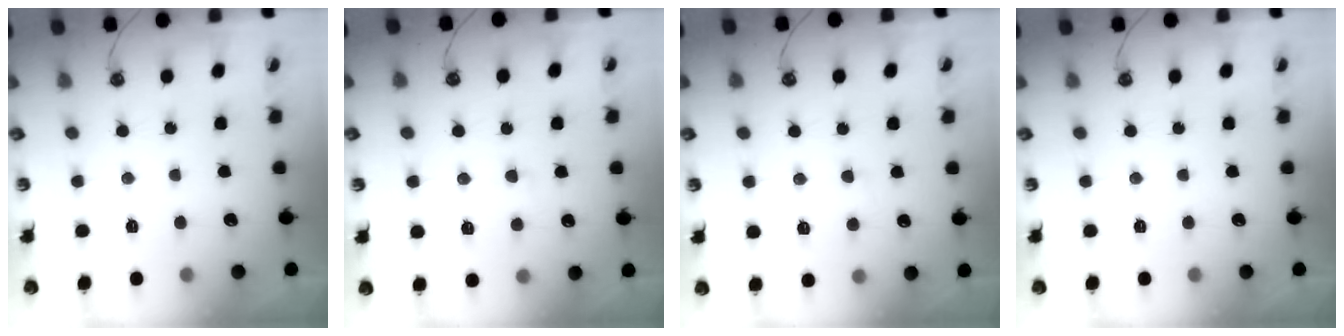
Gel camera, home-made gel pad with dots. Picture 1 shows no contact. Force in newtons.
{"total": 2.8, "press": 2.6, "slide": 1.2}
{"total": 0.8, "press": 0.5, "slide": 0.7}
{"total": 0.0}